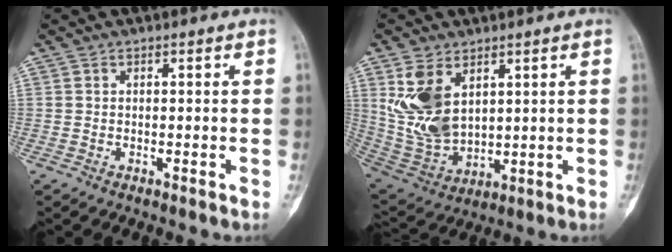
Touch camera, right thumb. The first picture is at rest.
{"total": 12.4, "force": [4.5, 7.5, 8.8], "torque": [-0.167, -0.021, 0.113]}